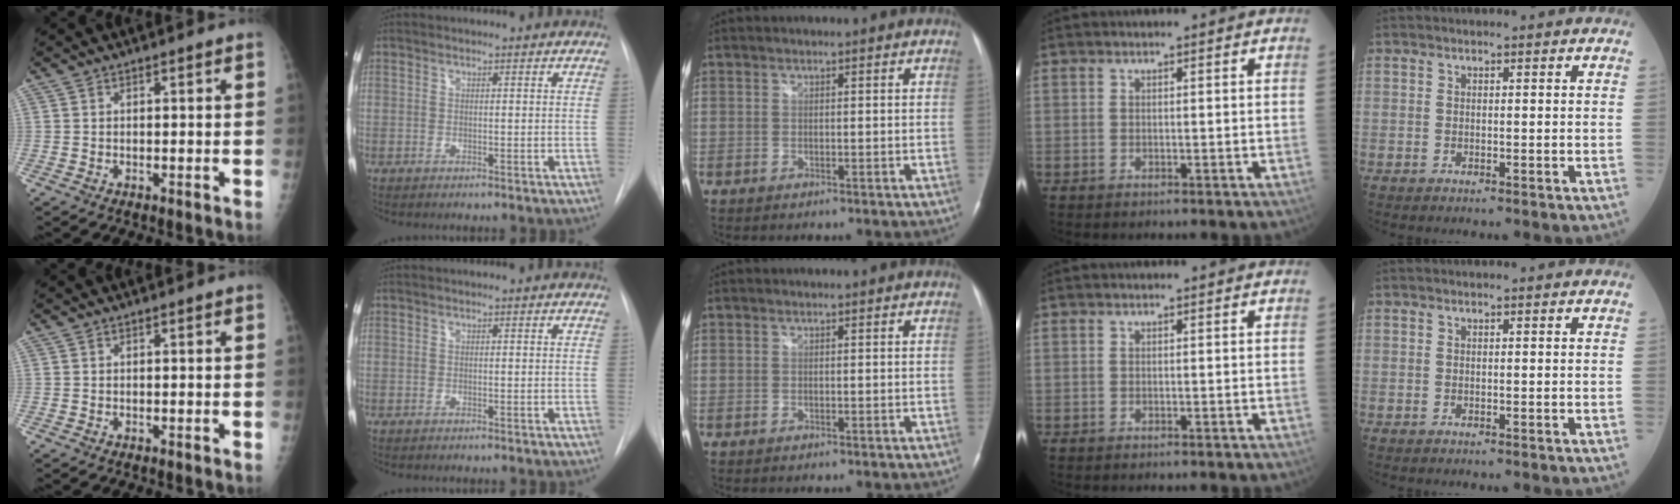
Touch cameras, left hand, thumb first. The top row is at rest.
{}